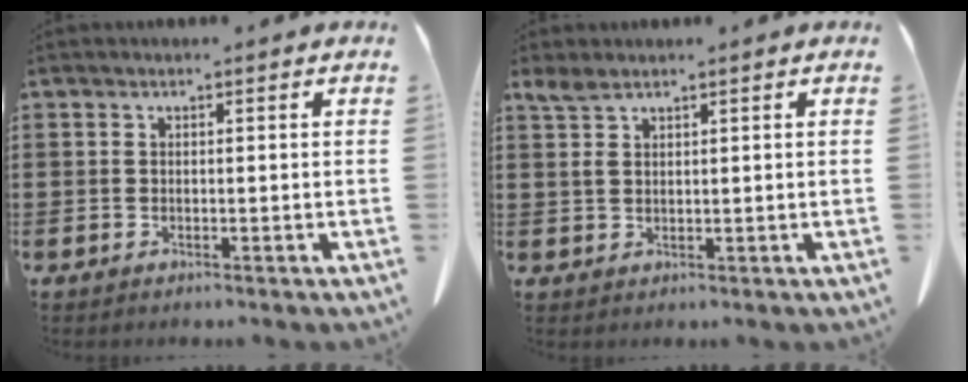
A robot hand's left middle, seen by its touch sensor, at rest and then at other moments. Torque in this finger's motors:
{"motor_torque": [0.42, 0.28, 0.02, 0.05]}